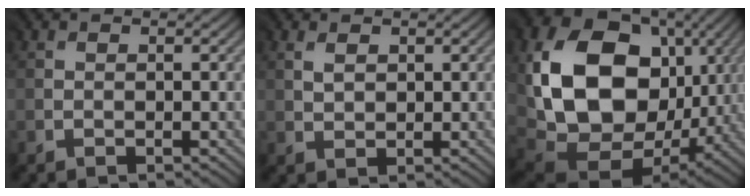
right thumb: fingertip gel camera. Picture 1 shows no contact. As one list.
[{"total": 1.8, "force": [1.1, 1.3, 0.8], "torque": [-0.027, 0.000, 0.026]}, {"total": 18.2, "force": [1.9, 14.1, 11.3], "torque": [-0.258, -0.034, 0.055]}]